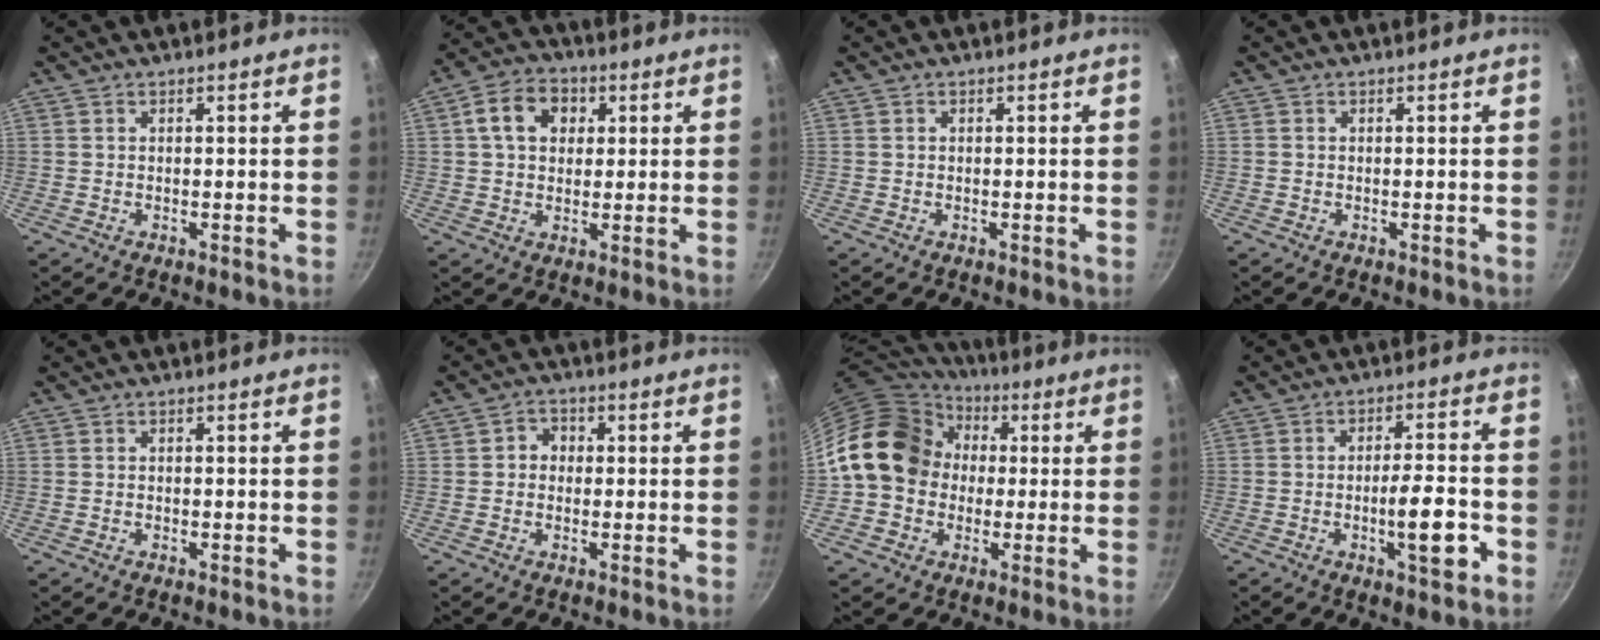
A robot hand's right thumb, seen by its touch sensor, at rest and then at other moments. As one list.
[{"total": 9.0, "force": [2.5, 6.9, 5.3], "torque": [-0.069, 0.012, 0.030]}, {"total": 0.0}, {"total": 0.0}, {"total": 0.6, "force": [-0.3, 0.3, 0.3], "torque": [-0.007, 0.002, -0.008]}, {"total": 3.0, "force": [0.0, 2.7, 1.4], "torque": [-0.005, 0.008, -0.008]}, {"total": 16.9, "force": [1.2, 14.3, 9.0], "torque": [-0.125, 0.044, 0.010]}, {"total": 9.0, "force": [-3.2, 2.4, 8.0], "torque": [-0.115, 0.022, -0.048]}]